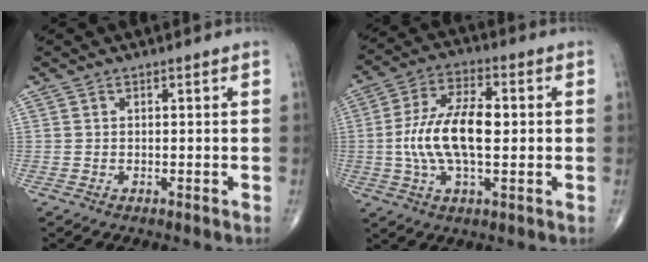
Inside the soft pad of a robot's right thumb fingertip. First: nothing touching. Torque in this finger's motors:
{"motor_torque": [0.23, 0.21, 0.88, -0.14, 0.37]}